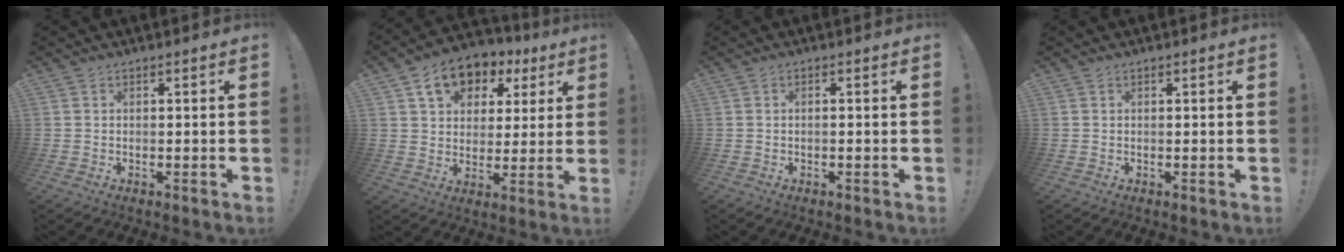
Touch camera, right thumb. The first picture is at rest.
{"total": 12.6, "force": [6.4, 8.9, 6.1], "torque": [-0.099, -0.023, 0.122]}
{"total": 1.0, "force": [-0.5, 0.0, 0.8], "torque": [-0.022, 0.004, -0.008]}
{"total": 0.0}